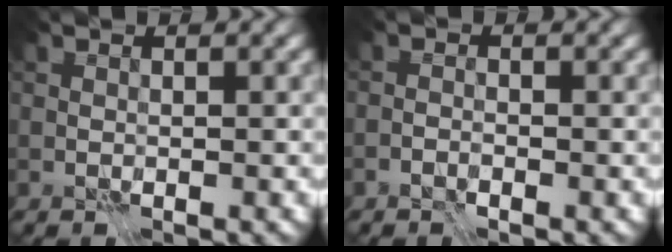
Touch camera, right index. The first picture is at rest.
{"total": 0.9, "force": [-0.9, 0.1, 0.3], "torque": [0.001, 0.011, -0.020]}